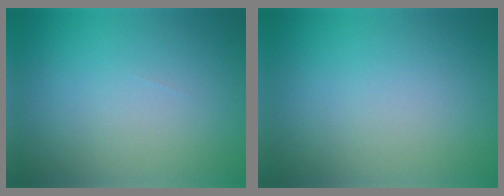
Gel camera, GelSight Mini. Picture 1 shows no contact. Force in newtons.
{"total": 0.0}